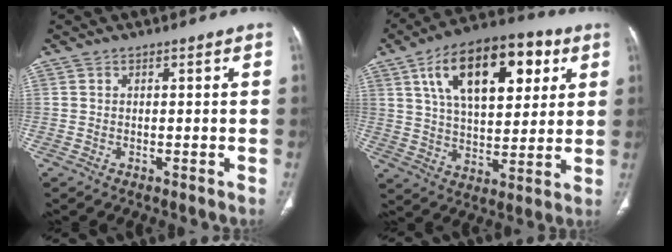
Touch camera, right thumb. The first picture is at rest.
{"total": 21.6, "force": [8.5, 11.0, 16.5], "torque": [-0.227, -0.005, 0.134]}